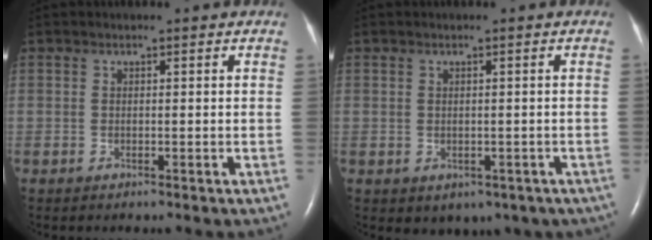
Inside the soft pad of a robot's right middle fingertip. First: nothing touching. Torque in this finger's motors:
{"motor_torque": [1.14, -1.00, 0.10, 0.05]}